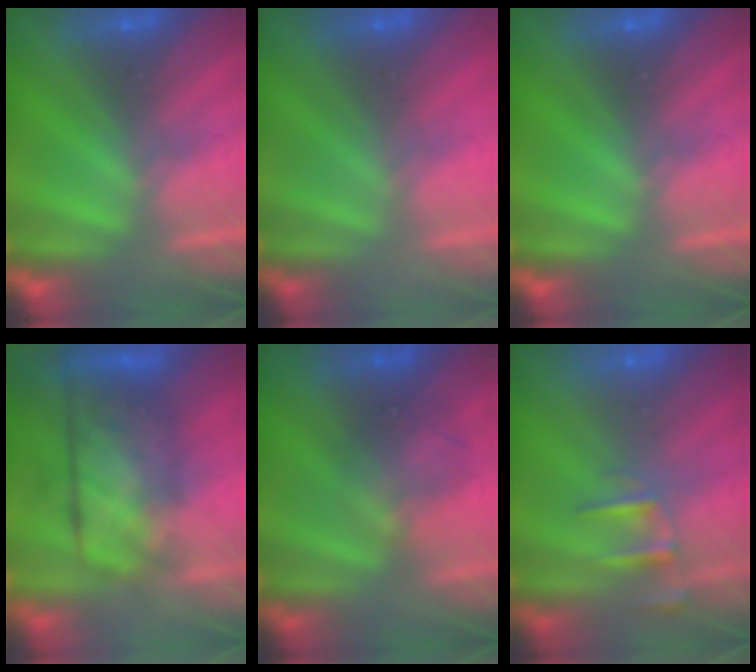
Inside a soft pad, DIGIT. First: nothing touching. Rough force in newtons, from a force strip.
{"total": 2.9}
{"total": 0.0}
{"total": 9.3}
{"total": 1.7}
{"total": 2.4}